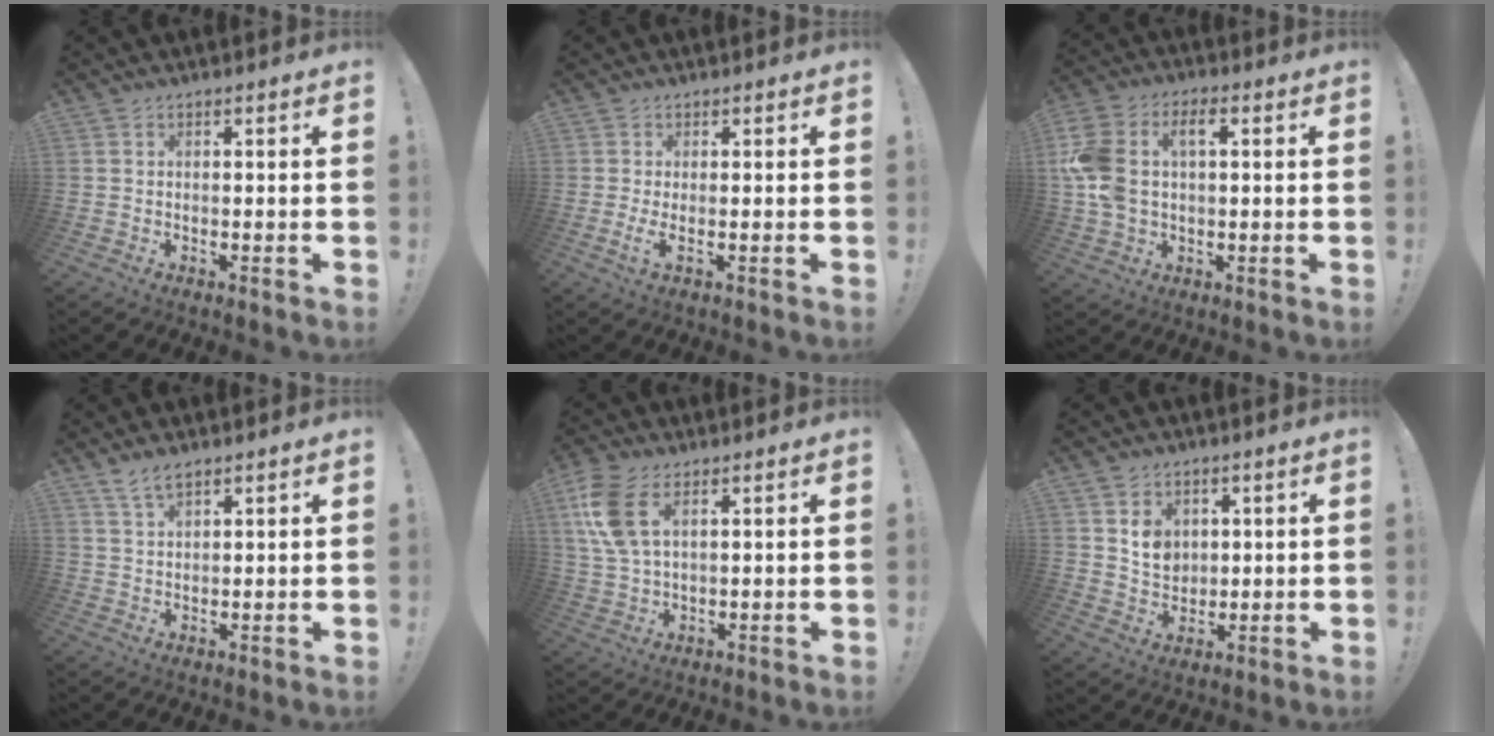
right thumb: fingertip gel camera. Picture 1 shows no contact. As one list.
[{"total": 2.6, "force": [0.3, 0.1, 2.6], "torque": [-0.029, -0.021, 0.006]}, {"total": 12.6, "force": [2.1, 8.6, 9.0], "torque": [-0.202, 0.005, 0.038]}, {"total": 4.5, "force": [3.4, 1.6, 2.6], "torque": [-0.042, -0.018, 0.063]}, {"total": 11.6, "force": [4.7, 6.0, 8.8], "torque": [-0.182, -0.007, 0.093]}, {"total": 7.9, "force": [3.1, 6.9, 2.4], "torque": [-0.020, -0.022, 0.063]}]